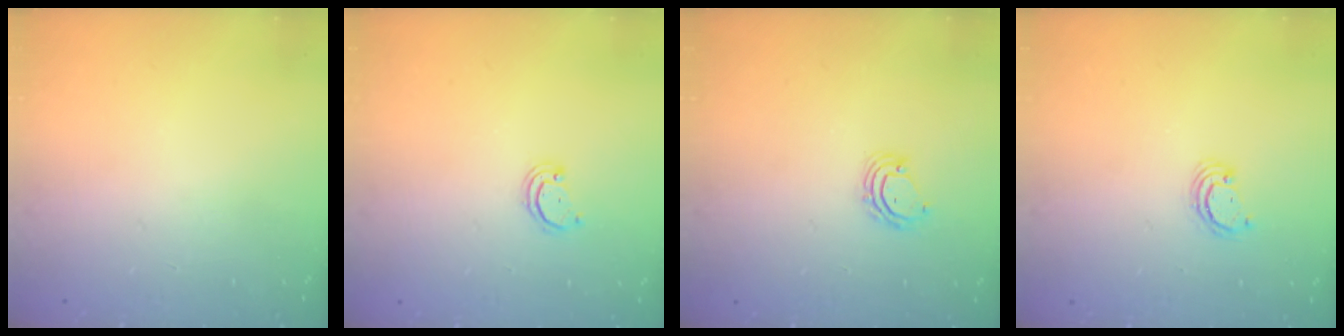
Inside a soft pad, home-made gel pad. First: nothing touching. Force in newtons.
{"total": 2.2, "press": 2.2, "slide": 0.2}
{"total": 5.0, "press": 5.0, "slide": 0.4}
{"total": 3.1, "press": 3.1, "slide": 0.2}